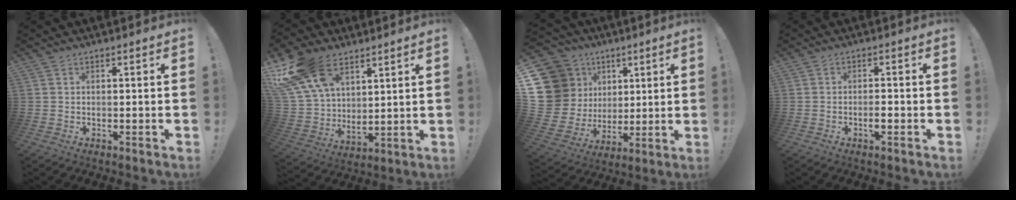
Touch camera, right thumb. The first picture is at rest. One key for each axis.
{"total": 19.3, "fx": 11.3, "fy": 11.7, "fz": 10.5, "tx": -0.213, "ty": -0.063, "tz": 0.212}
{"total": 19.3, "fx": 7.0, "fy": 15.9, "fz": 8.4, "tx": -0.183, "ty": -0.036, "tz": 0.170}
{"total": 2.2, "fx": -1.0, "fy": 0.6, "fz": 1.8, "tx": -0.027, "ty": 0.002, "tz": -0.018}